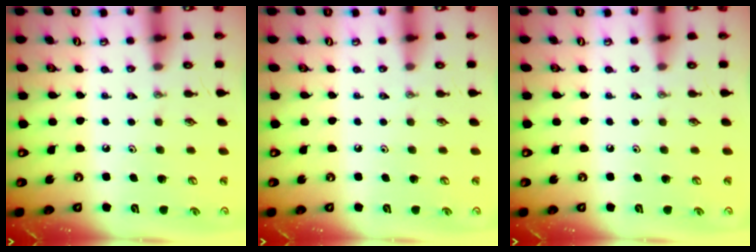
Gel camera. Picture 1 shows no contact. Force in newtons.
{"total": 0.0}
{"total": 0.0}